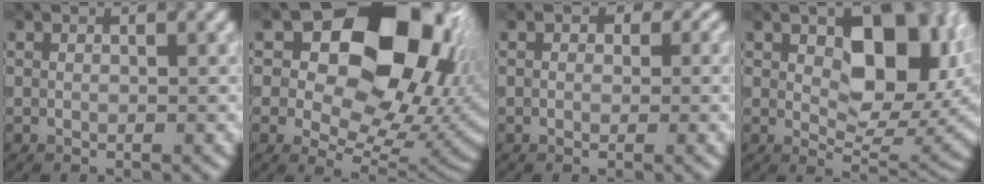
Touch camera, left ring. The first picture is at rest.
{"total": 16.7, "force": [5.9, 10.8, 11.2], "torque": [-0.144, 0.011, 0.102]}
{"total": 1.9, "force": [0.6, 1.5, 1.0], "torque": [-0.003, 0.002, -0.006]}
{"total": 9.9, "force": [2.4, 5.2, 8.0], "torque": [-0.114, -0.008, 0.045]}